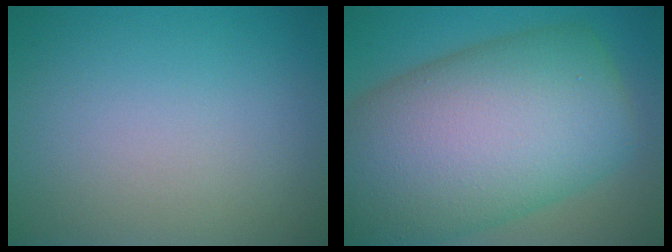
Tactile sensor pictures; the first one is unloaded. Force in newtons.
{"total": 16.9, "press": 16.9, "slide": 0.7}